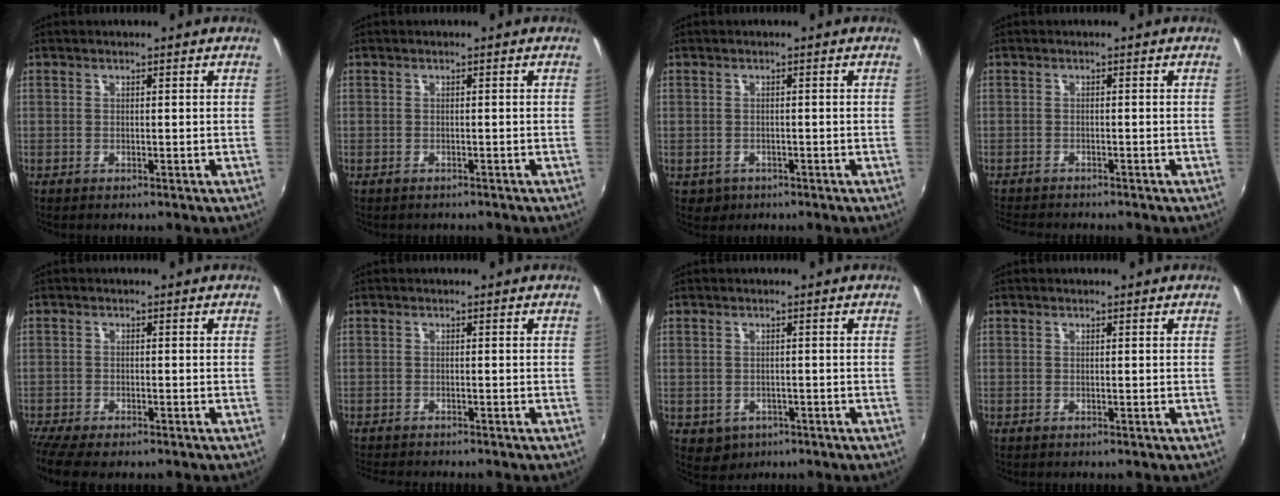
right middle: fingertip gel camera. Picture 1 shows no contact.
{"total": 1.1, "force": [-1.0, 0.5, 0.2], "torque": [-0.010, -0.004, -0.013]}
{"total": 2.6, "force": [-1.0, 2.3, 0.8], "torque": [-0.021, -0.004, -0.009]}
{"total": 5.4, "force": [-5.1, 0.9, 1.6], "torque": [-0.048, -0.020, -0.086]}
{"total": 6.3, "force": [-5.4, 1.3, 3.0], "torque": [-0.081, -0.038, -0.098]}
{"total": 4.4, "force": [-4.2, 0.6, 1.3], "torque": [-0.038, -0.020, -0.072]}
{"total": 4.0, "force": [-1.5, 3.5, 1.3], "torque": [-0.034, -0.005, -0.013]}
{"total": 0.0}